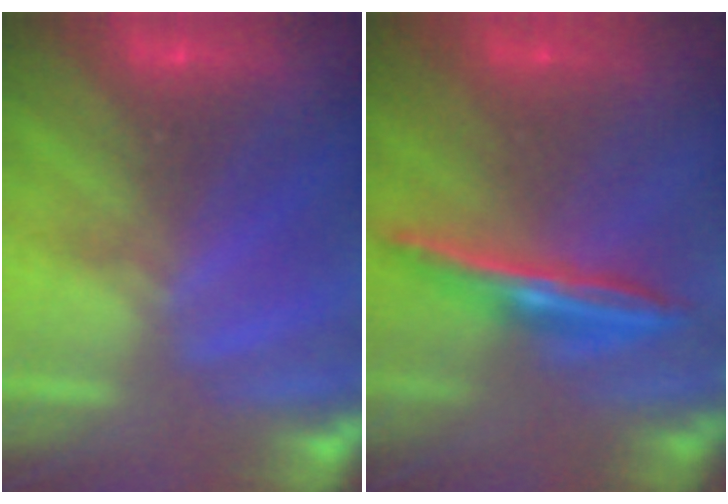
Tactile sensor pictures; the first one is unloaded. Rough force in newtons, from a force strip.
{"total": 1.5}